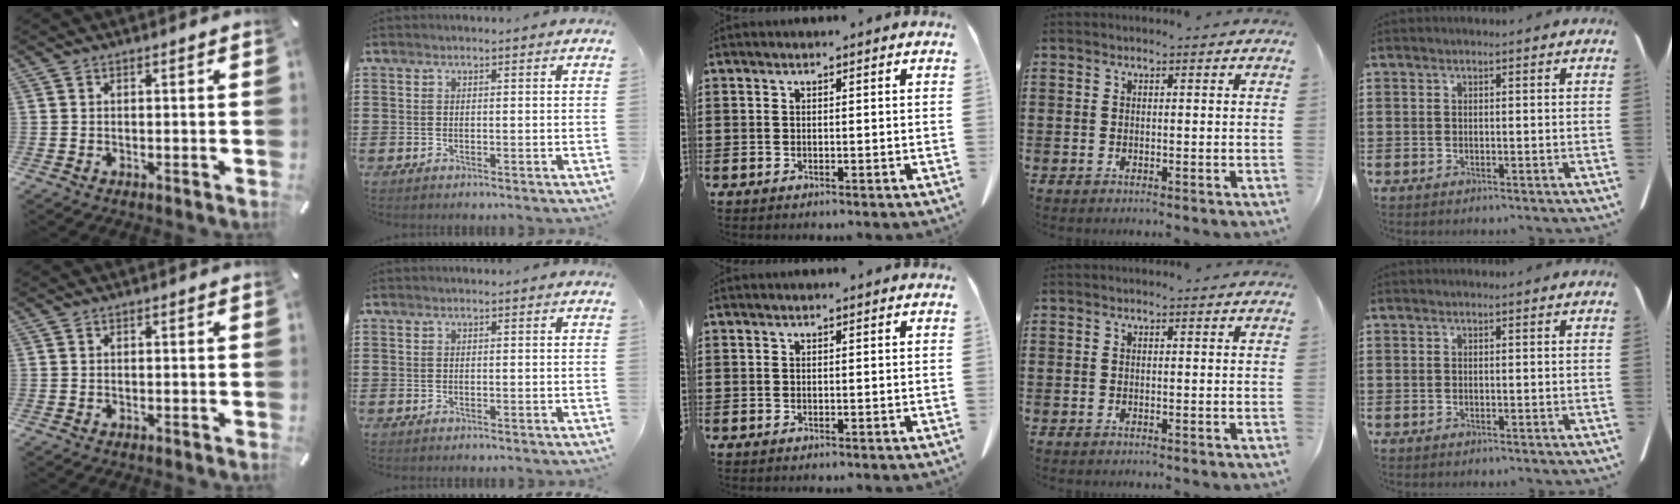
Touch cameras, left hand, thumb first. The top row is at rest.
{}